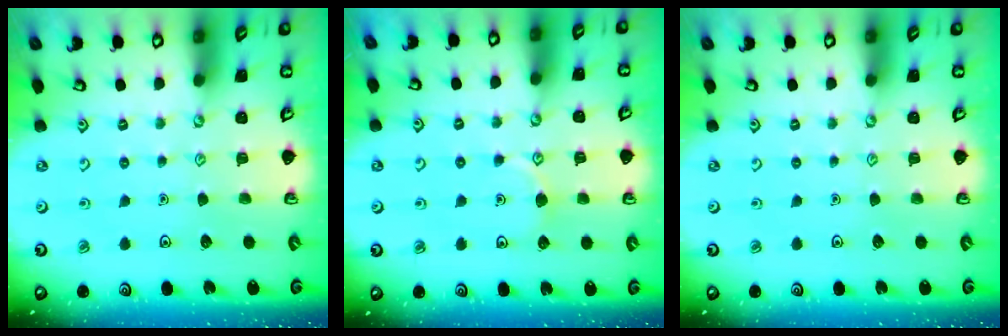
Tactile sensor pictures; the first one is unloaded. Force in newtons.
{"total": 4.7, "press": 4.6, "slide": 0.7}
{"total": 0.0}